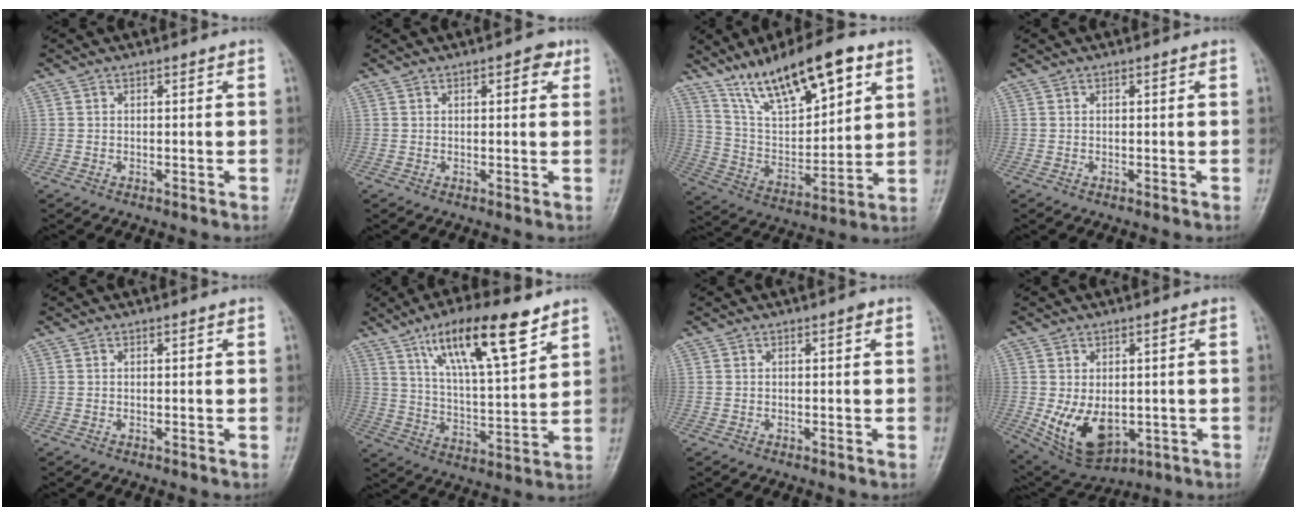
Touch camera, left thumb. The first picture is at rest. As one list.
[{"total": 3.2, "force": [1.5, 1.4, 2.4], "torque": [-0.020, 0.000, 0.014]}, {"total": 18.9, "force": [11.6, 6.7, 13.3], "torque": [-0.188, -0.046, 0.214]}, {"total": 0.0}, {"total": 0.0}, {"total": 16.9, "force": [10.1, 4.5, 12.8], "torque": [-0.200, -0.041, 0.180]}, {"total": 0.7, "force": [0.3, 0.3, 0.6], "torque": [-0.007, 0.001, 0.000]}, {"total": 10.8, "force": [-1.6, 7.0, 8.1], "torque": [-0.122, -0.012, -0.005]}]